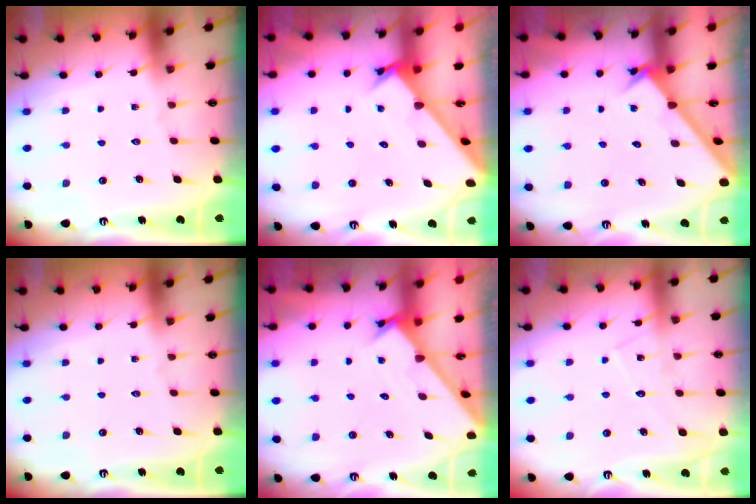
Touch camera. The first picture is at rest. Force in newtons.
{"total": 2.8, "press": 2.7, "slide": 0.3}
{"total": 1.8, "press": 1.8, "slide": 0.2}
{"total": 0.0}
{"total": 1.7, "press": 1.7, "slide": 0.1}
{"total": 8.1, "press": 8.1, "slide": 0.5}